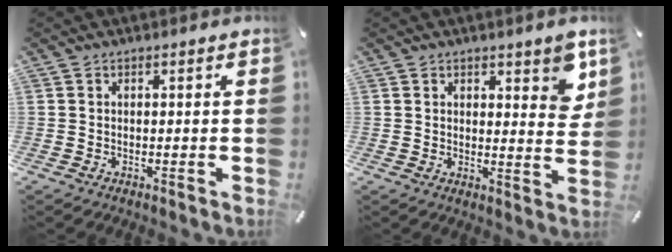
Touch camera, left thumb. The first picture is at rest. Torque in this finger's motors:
{"motor_torque": [0.46, -0.27, 0.29, 0.03, 0.00]}